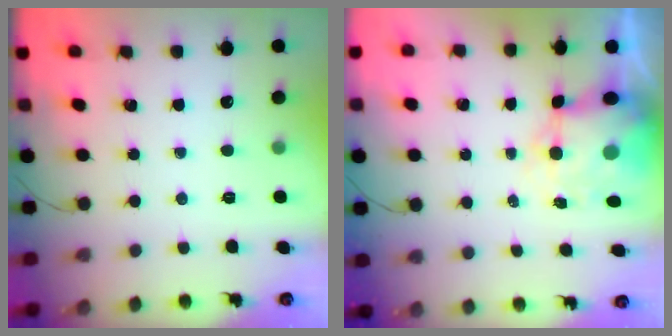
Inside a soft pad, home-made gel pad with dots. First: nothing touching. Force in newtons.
{"total": 8.9, "press": 8.6, "slide": 2.2}